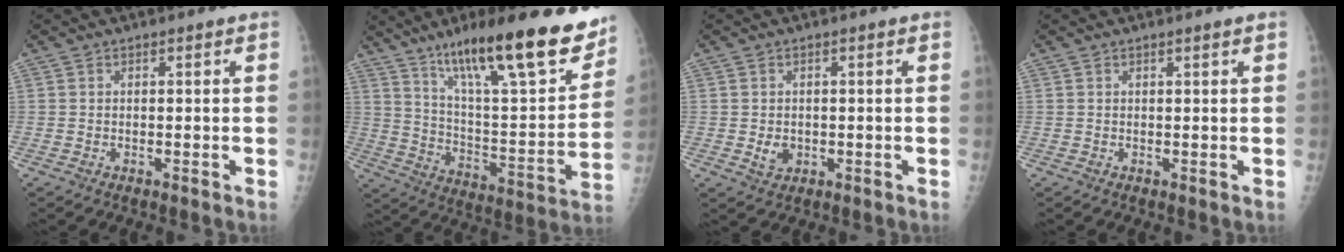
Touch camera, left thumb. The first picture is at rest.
{"total": 26.3, "force": [17.6, 5.8, 18.7], "torque": [-0.263, -0.062, 0.285]}
{"total": 2.6, "force": [-0.3, 2.1, 1.5], "torque": [-0.018, -0.001, 0.003]}
{"total": 0.8, "force": [0.6, -0.1, 0.6], "torque": [-0.013, -0.001, 0.012]}